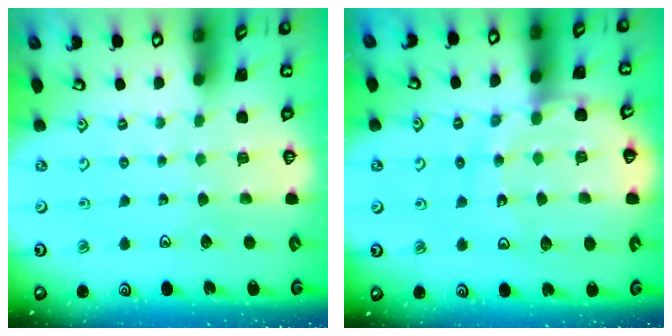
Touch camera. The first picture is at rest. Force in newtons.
{"total": 13.5, "press": 13.4, "slide": 1.5}